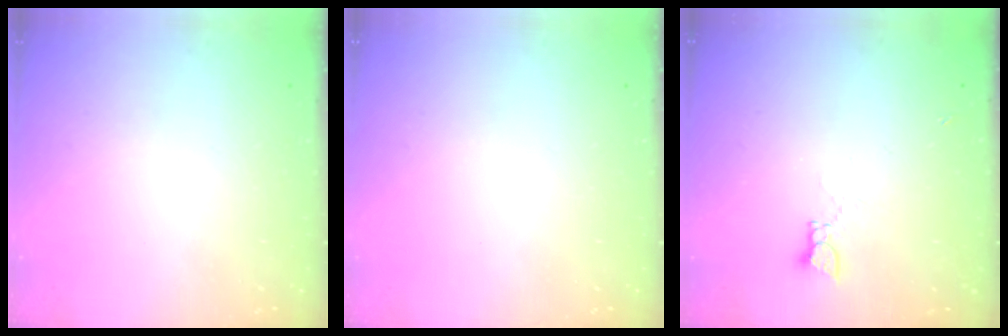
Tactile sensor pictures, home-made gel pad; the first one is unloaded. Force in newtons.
{"total": 0.0}
{"total": 3.5, "press": 3.5, "slide": 0.3}